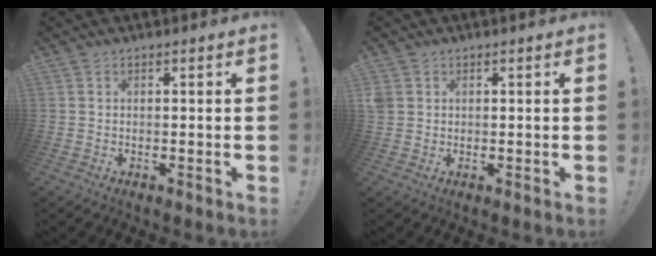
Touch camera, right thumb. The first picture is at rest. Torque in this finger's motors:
{"motor_torque": [-0.39, 0.45, 0.39, 0.00, 0.00]}